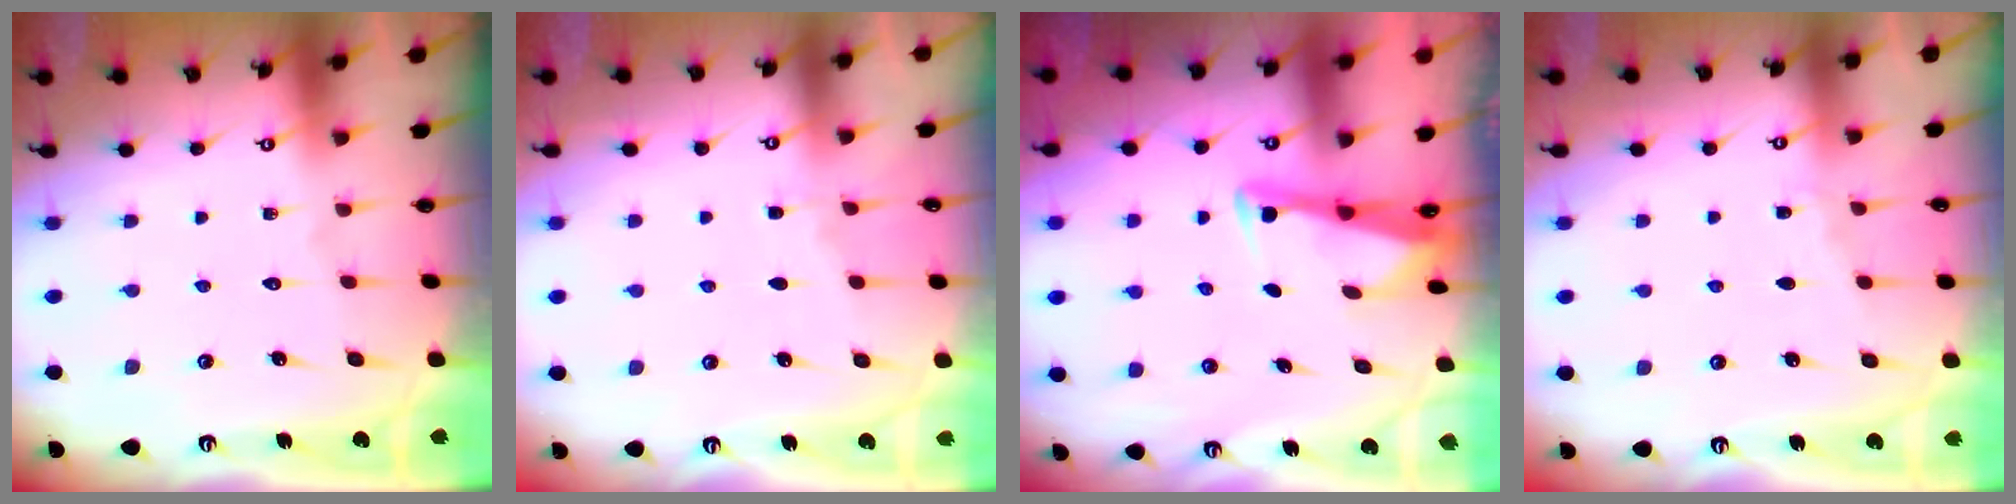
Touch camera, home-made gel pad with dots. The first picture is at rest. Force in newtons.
{"total": 1.6, "press": 1.6, "slide": 0.3}
{"total": 2.9, "press": 2.9, "slide": 0.4}
{"total": 2.8, "press": 2.7, "slide": 0.3}